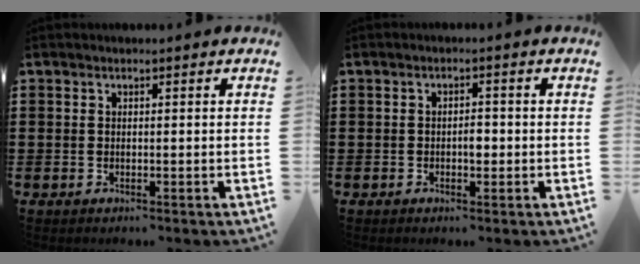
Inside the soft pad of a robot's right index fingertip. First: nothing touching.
{"total": 2.1, "force": [-0.4, 1.0, 1.8], "torque": [-0.034, 0.002, -0.008]}